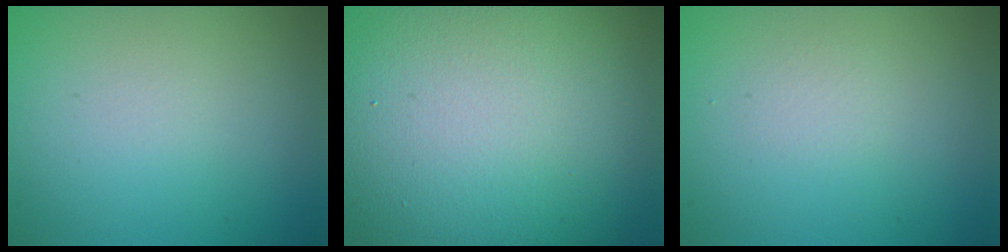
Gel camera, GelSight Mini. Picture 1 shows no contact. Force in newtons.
{"total": 20.3, "press": 20.2, "slide": 1.3}
{"total": 0.6, "press": 0.6, "slide": 0.1}